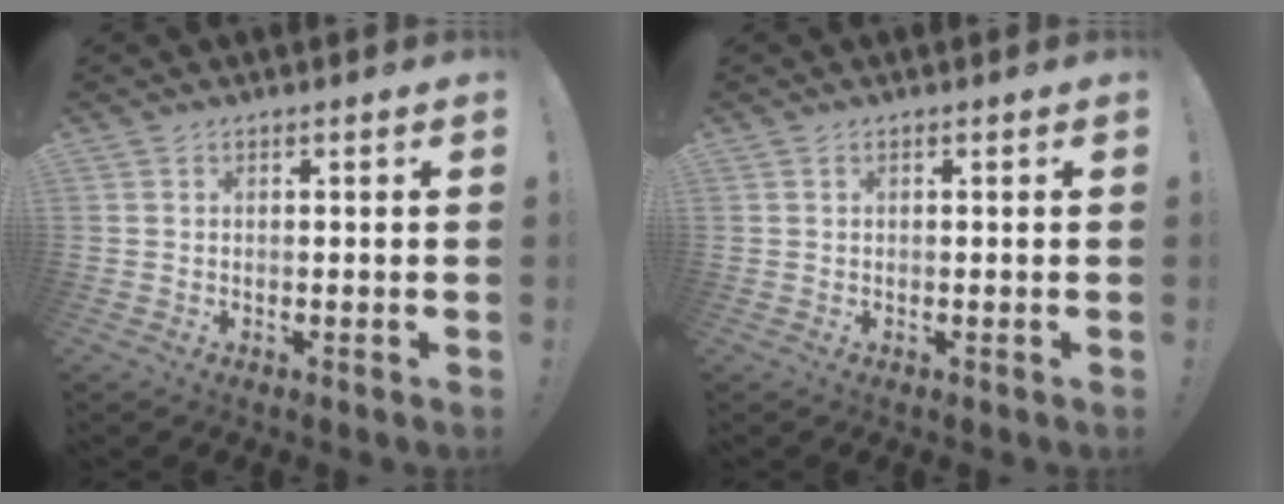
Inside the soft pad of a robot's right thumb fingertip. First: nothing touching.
{"total": 0.0}